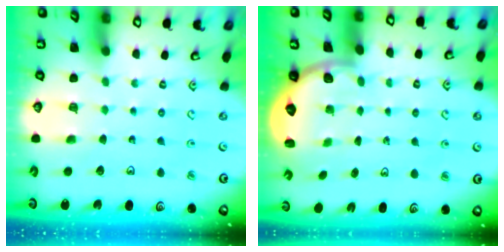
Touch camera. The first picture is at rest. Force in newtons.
{"total": 2.6, "press": 1.9, "slide": 1.7}